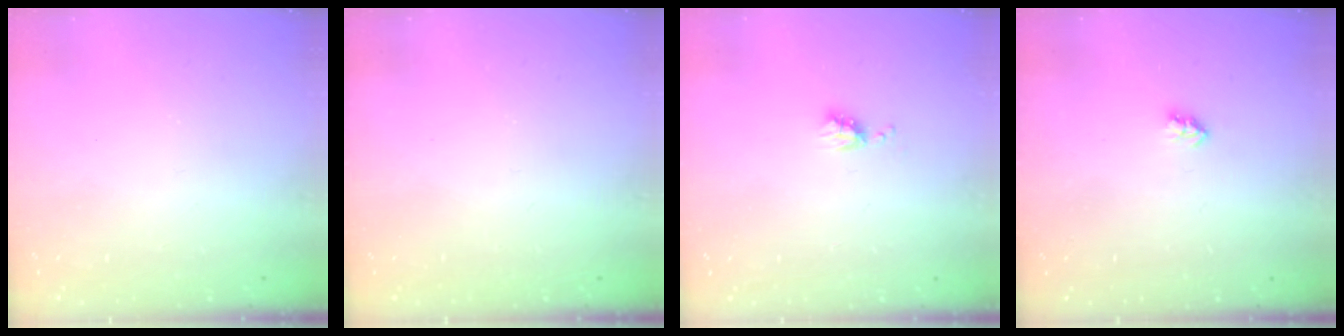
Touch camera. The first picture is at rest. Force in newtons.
{"total": 0.0}
{"total": 4.1, "press": 4.0, "slide": 0.5}
{"total": 2.6, "press": 2.6, "slide": 0.4}